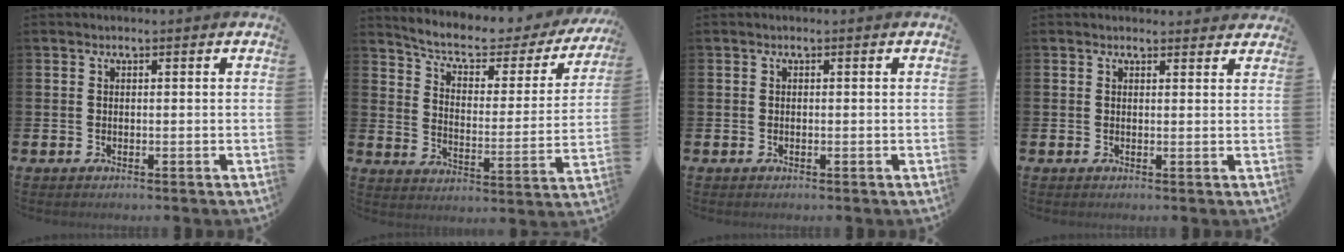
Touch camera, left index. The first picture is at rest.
{"total": 6.1, "force": [5.1, 2.0, 2.8], "torque": [-0.085, -0.033, 0.079]}
{"total": 0.0}
{"total": 1.1, "force": [1.1, 0.3, 0.1], "torque": [0.004, -0.002, 0.018]}